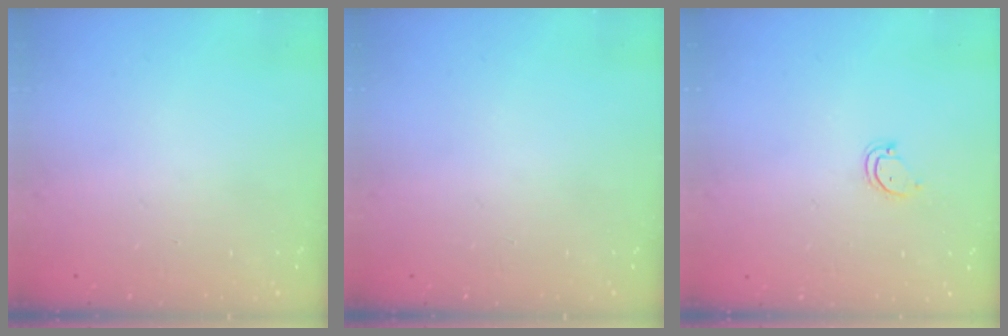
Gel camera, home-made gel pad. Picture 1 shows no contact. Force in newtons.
{"total": 0.0}
{"total": 3.5, "press": 3.5, "slide": 0.4}